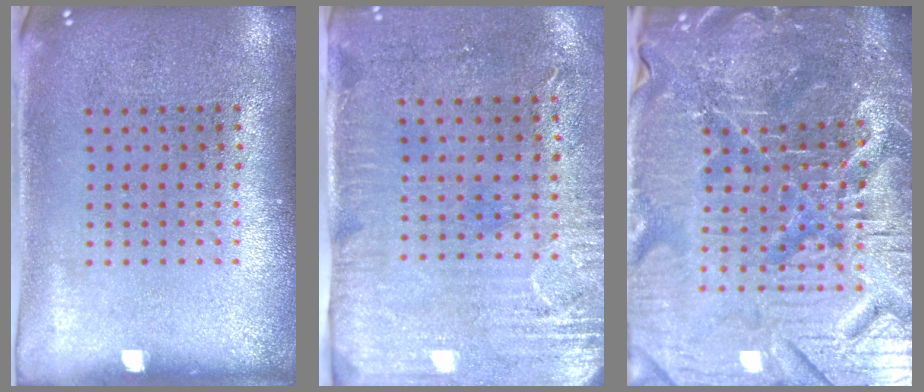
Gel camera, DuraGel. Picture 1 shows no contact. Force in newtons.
{"total": 2.9, "press": 2.4, "slide": 1.6}
{"total": 6.5, "press": 5.9, "slide": 2.7}